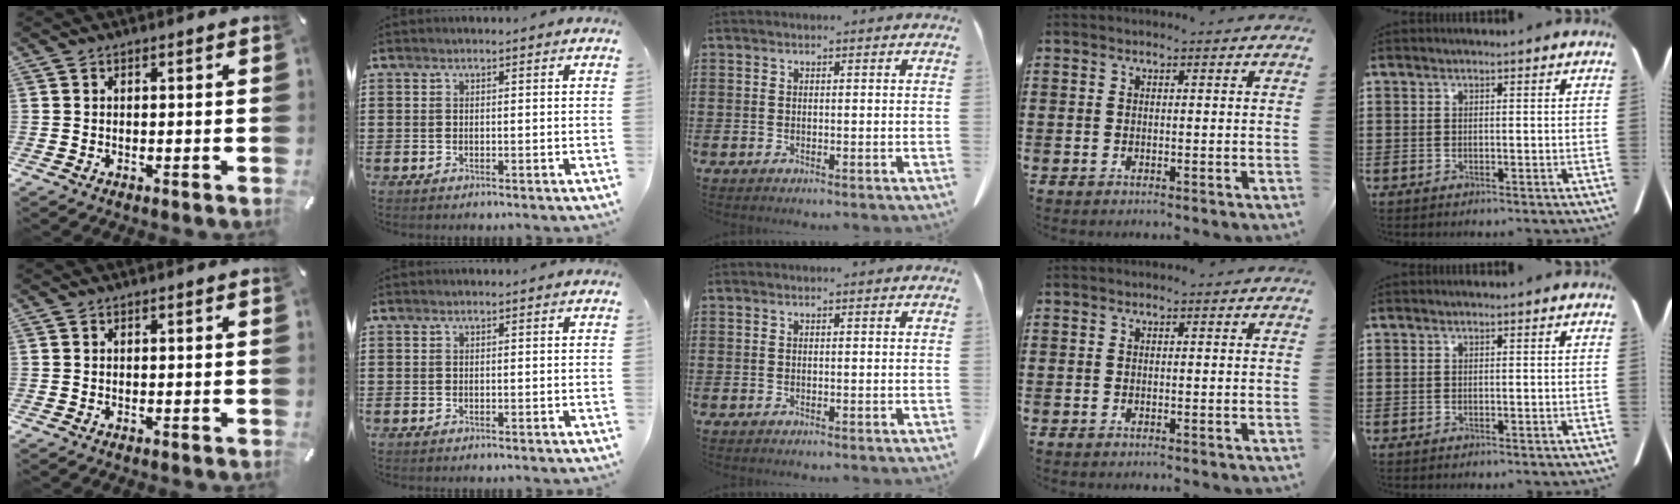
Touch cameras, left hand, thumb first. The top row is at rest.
{}